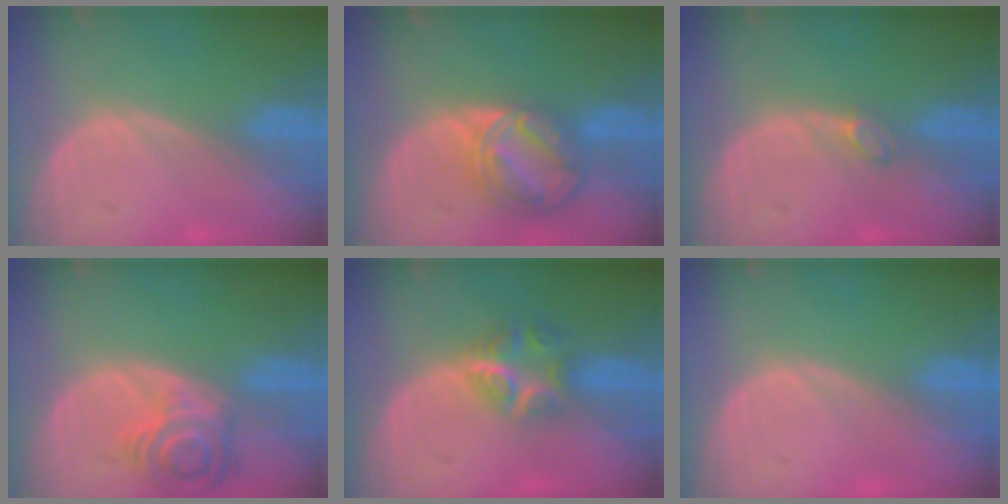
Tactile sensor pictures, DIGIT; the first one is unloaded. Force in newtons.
{"total": 8.6, "press": 7.2, "slide": 4.6}
{"total": 1.6, "press": 1.6, "slide": 0.2}
{"total": 7.1, "press": 6.5, "slide": 2.9}
{"total": 6.0, "press": 5.5, "slide": 2.5}
{"total": 0.0}